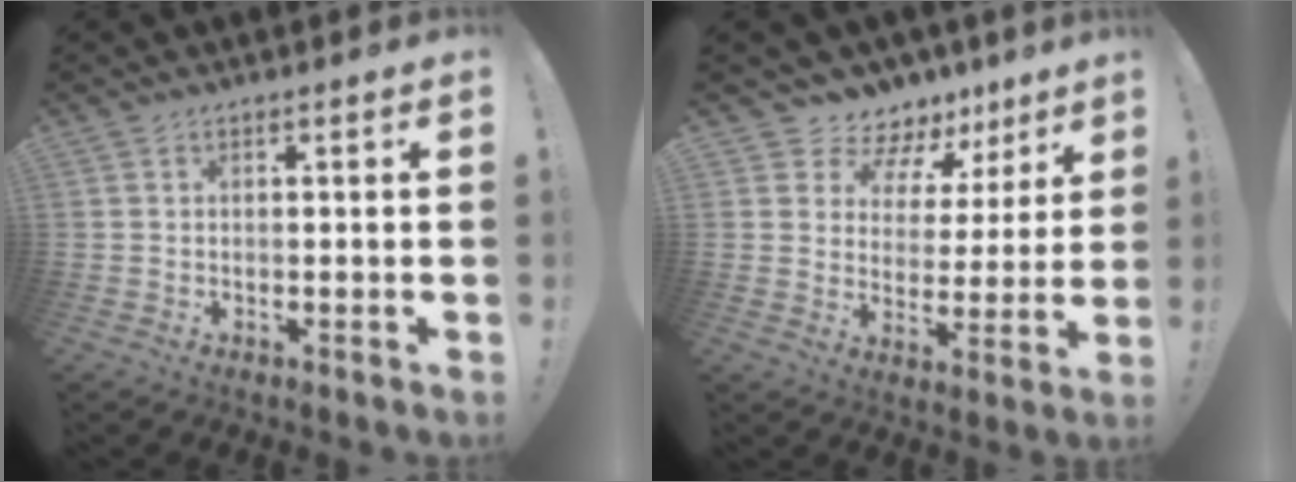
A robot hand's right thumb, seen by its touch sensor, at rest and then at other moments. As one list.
[{"total": 7.6, "force": [5.9, 4.6, 1.2], "torque": [-0.025, -0.053, 0.111]}]